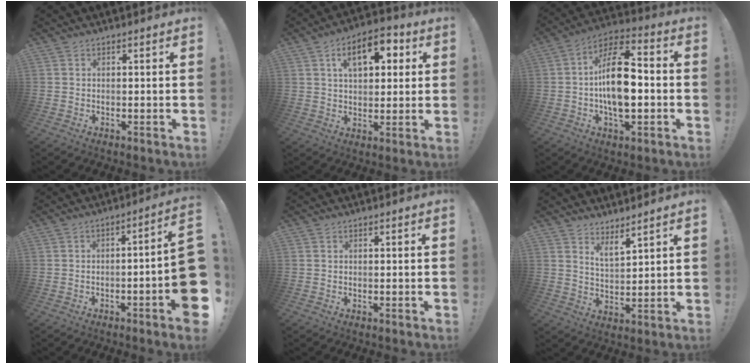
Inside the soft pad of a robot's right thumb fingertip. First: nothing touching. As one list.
[{"total": 12.3, "force": [4.3, 6.9, 9.2], "torque": [-0.126, 0.000, 0.070]}, {"total": 16.7, "force": [-1.7, 8.5, 14.3], "torque": [-0.244, 0.015, -0.032]}, {"total": 12.0, "force": [-3.0, 0.8, 11.6], "torque": [-0.155, 0.000, -0.040]}, {"total": 0.0}, {"total": 5.2, "force": [4.8, 0.5, 2.0], "torque": [-0.037, -0.029, 0.083]}]